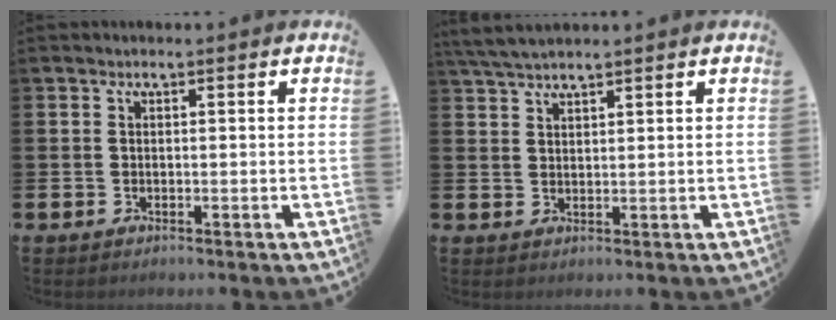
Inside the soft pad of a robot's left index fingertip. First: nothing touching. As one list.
[{"total": 3.3, "force": [3.1, 0.4, 1.2], "torque": [-0.033, -0.003, 0.059]}]